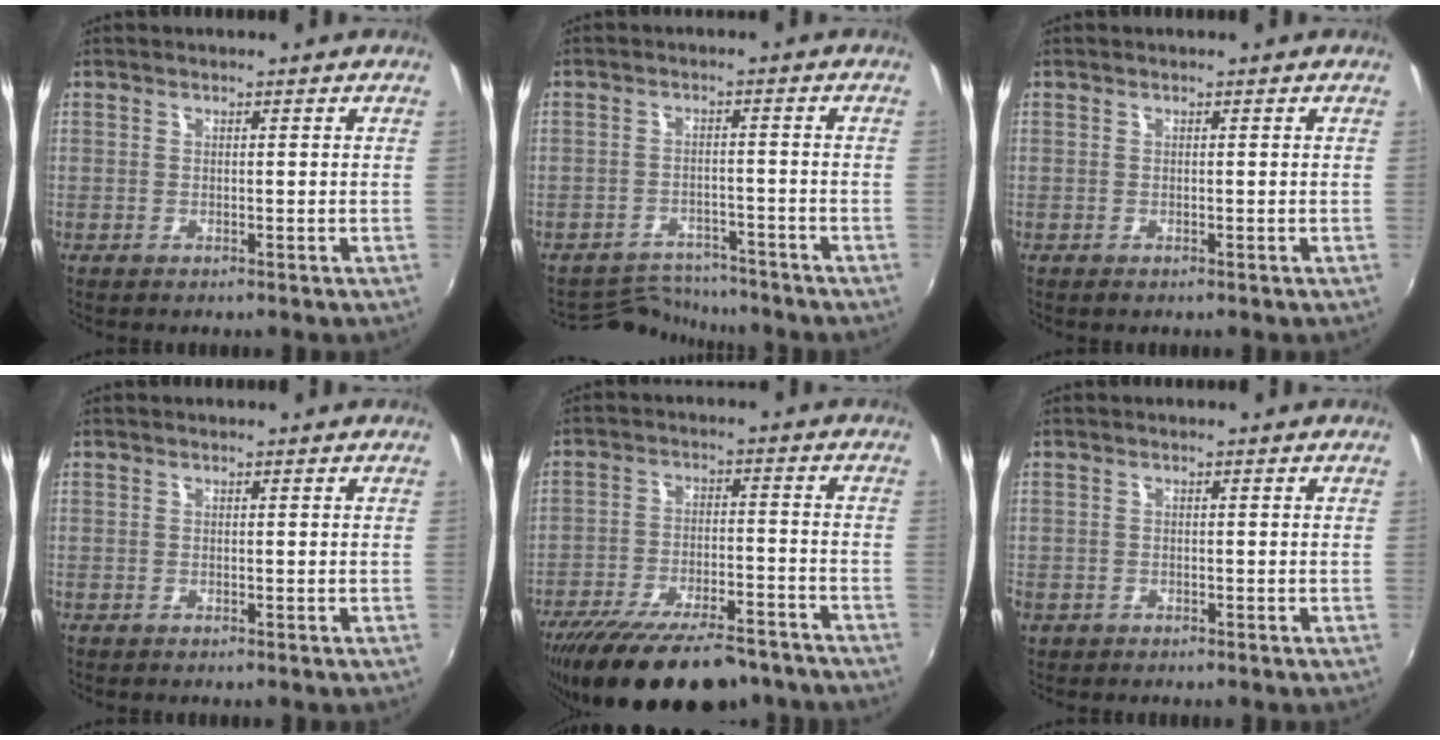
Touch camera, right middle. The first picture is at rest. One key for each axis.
{"total": 6.8, "fx": -6.6, "fy": 1.6, "fz": -0.4, "tx": -0.009, "ty": 0.011, "tz": -0.106}
{"total": 0.0}
{"total": 0.0}
{"total": 21.6, "fx": -17.6, "fy": 6.3, "fz": 10.8, "tx": -0.203, "ty": -0.031, "tz": -0.255}
{"total": 2.0, "fx": -1.1, "fy": 1.6, "fz": 0.7, "tx": -0.020, "ty": -0.003, "tz": -0.018}